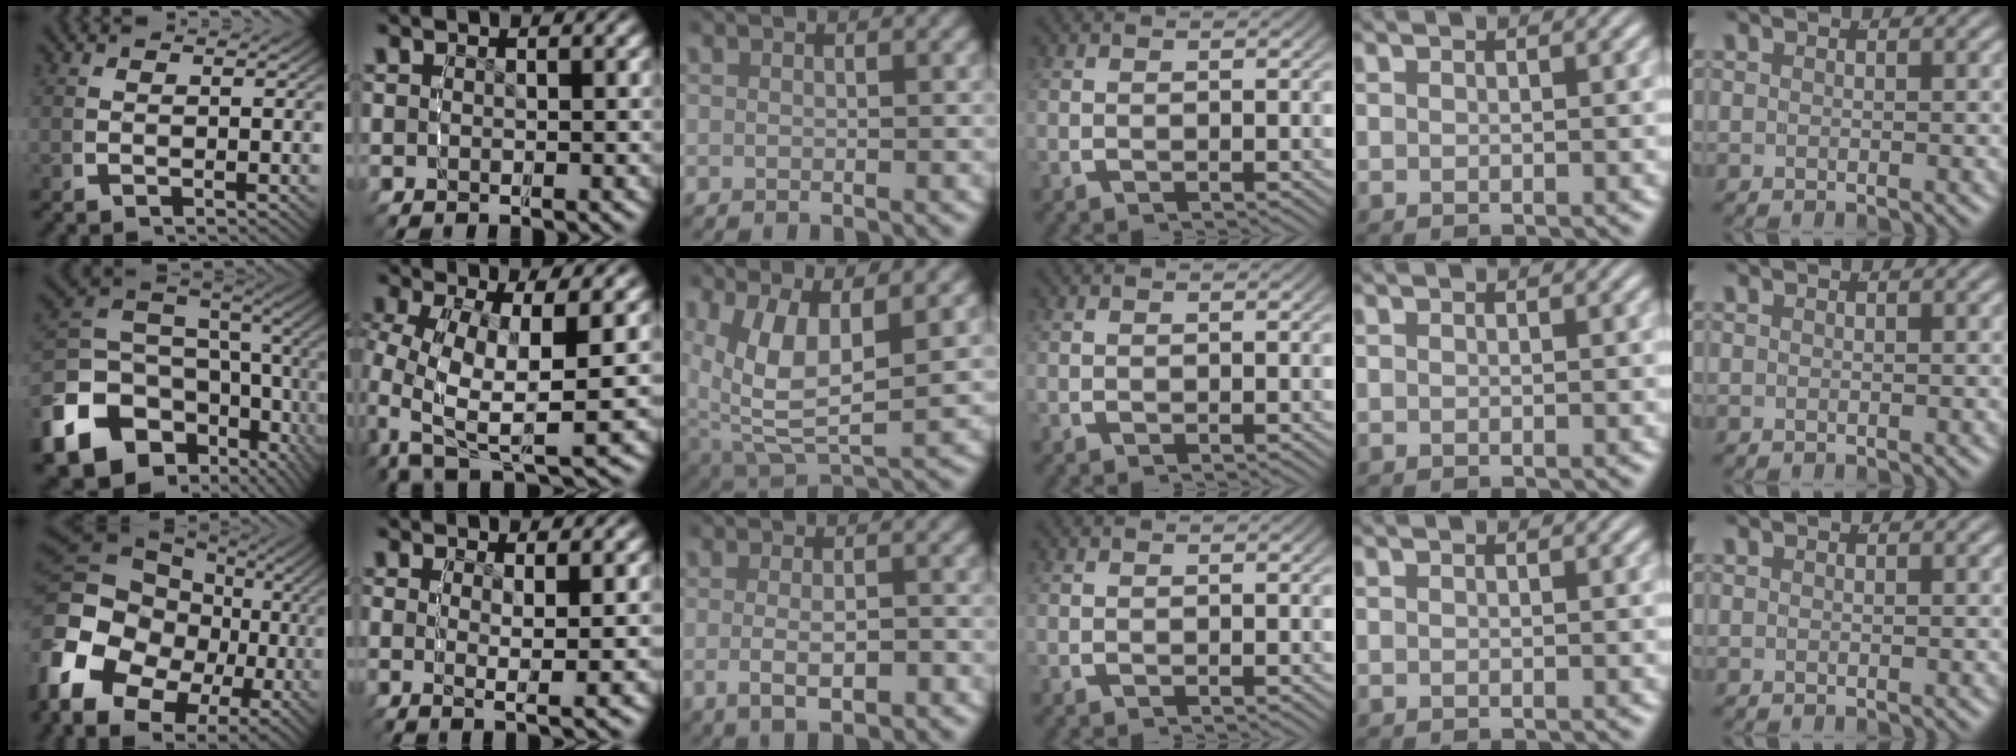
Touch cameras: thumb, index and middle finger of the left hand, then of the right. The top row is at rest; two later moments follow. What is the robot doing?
{"motion": "grasp_and_lifting", "object": "backpack"}